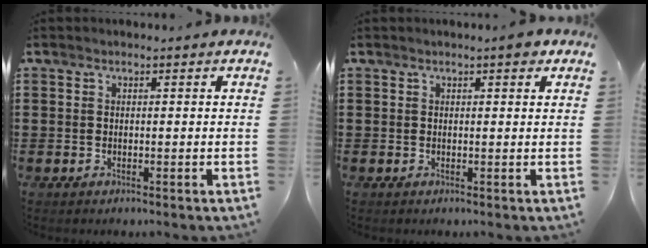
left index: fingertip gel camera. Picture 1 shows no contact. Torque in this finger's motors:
{"motor_torque": [0.52, -0.23, 0.25, 0.02]}